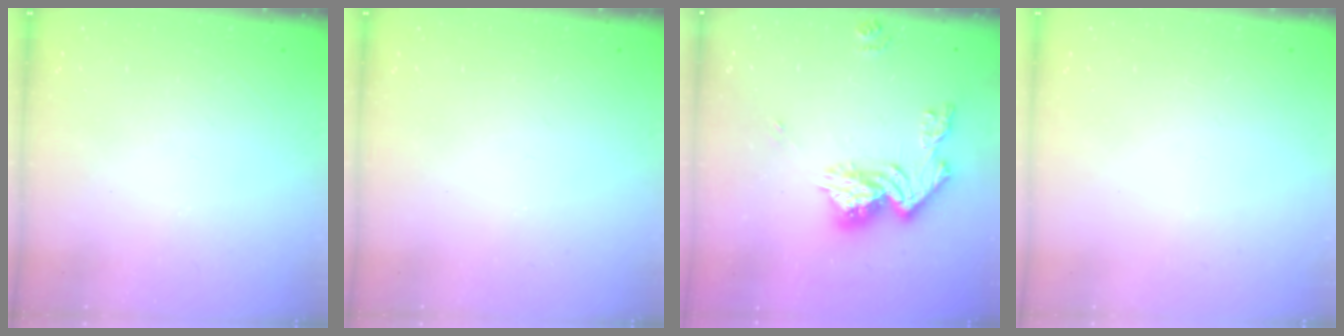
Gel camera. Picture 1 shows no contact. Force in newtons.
{"total": 0.0}
{"total": 14.3, "press": 14.2, "slide": 1.5}
{"total": 0.0}